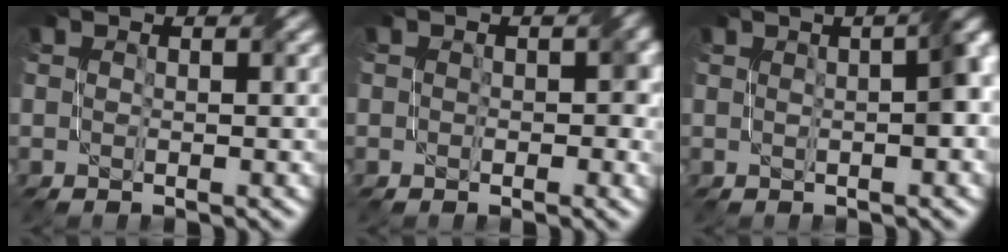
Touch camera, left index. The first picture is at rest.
{"total": 2.2, "force": [0.1, 1.7, 1.5], "torque": [-0.016, 0.000, -0.003]}
{"total": 4.7, "force": [0.6, 1.5, 4.4], "torque": [-0.036, 0.024, 0.005]}